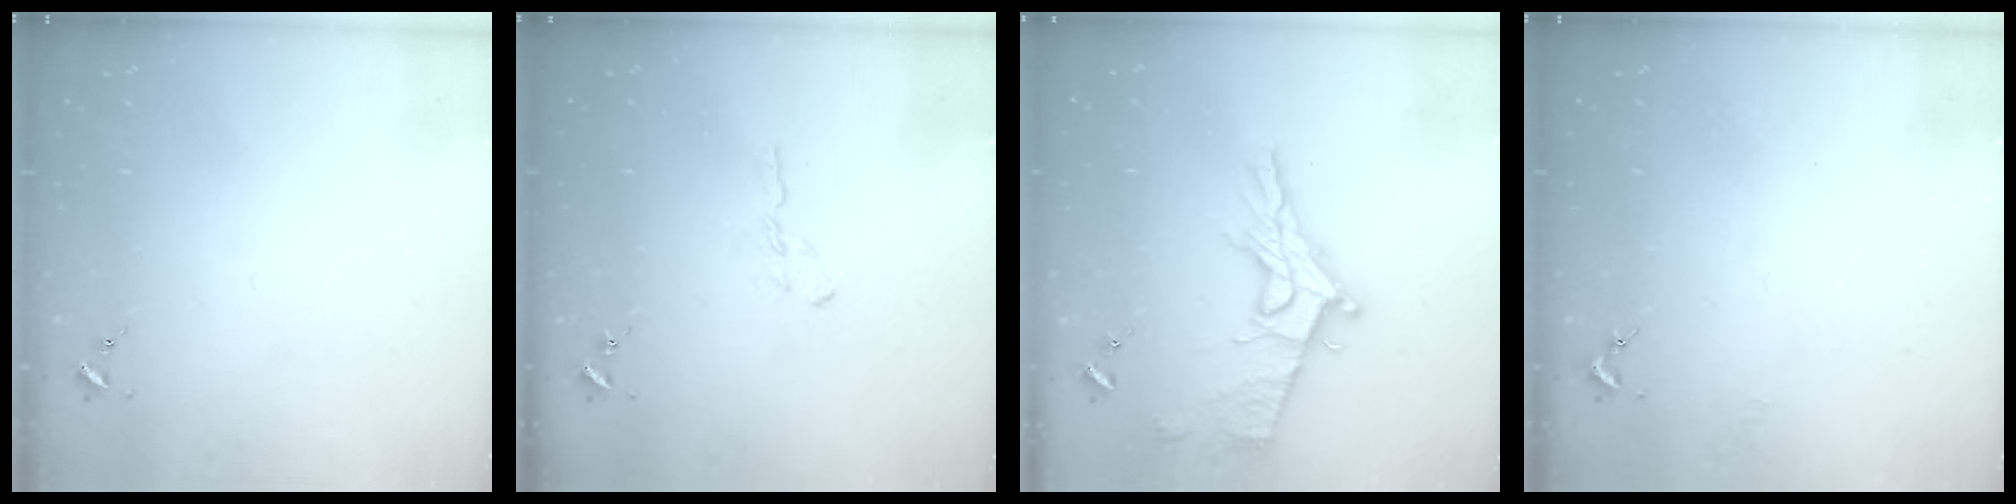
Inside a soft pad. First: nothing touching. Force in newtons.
{"total": 3.9, "press": 3.9, "slide": 0.4}
{"total": 15.6, "press": 15.5, "slide": 1.6}
{"total": 1.4, "press": 1.4, "slide": 0.1}